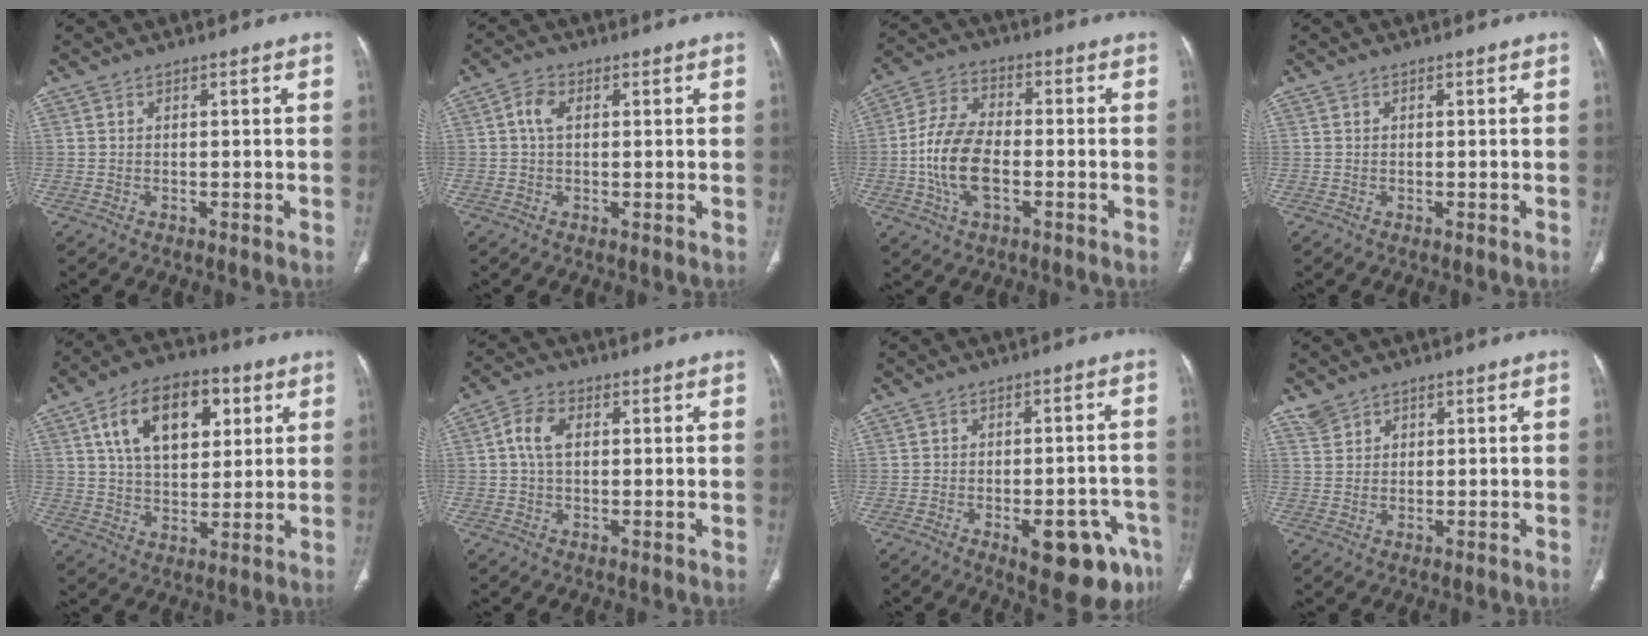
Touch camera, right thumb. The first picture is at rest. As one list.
[{"total": 3.3, "force": [0.7, 1.9, 2.6], "torque": [-0.055, 0.003, 0.010]}, {"total": 11.7, "force": [-2.5, 6.5, 9.5], "torque": [-0.190, 0.020, -0.049]}, {"total": 0.0}, {"total": 16.6, "force": [6.0, 9.7, 12.0], "torque": [-0.162, -0.004, 0.100]}, {"total": 5.2, "force": [1.0, 3.1, 4.0], "torque": [-0.081, 0.010, 0.014]}, {"total": 13.0, "force": [-6.7, 5.0, 9.9], "torque": [-0.079, 0.034, -0.076]}, {"total": 2.6, "force": [1.8, 1.8, 0.4], "torque": [0.004, -0.003, 0.033]}]